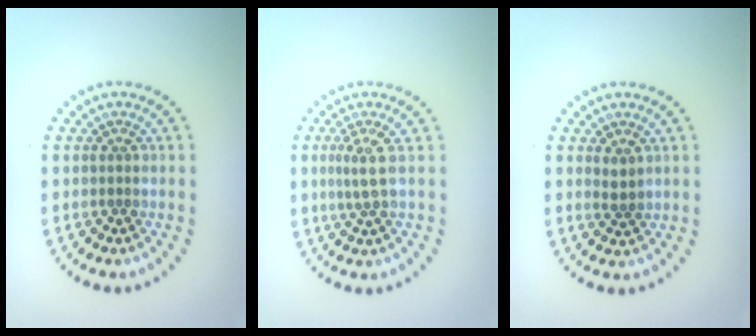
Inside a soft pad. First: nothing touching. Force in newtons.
{"total": 2.0, "press": 1.4, "slide": 1.4}
{"total": 1.2, "press": 1.1, "slide": 0.4}